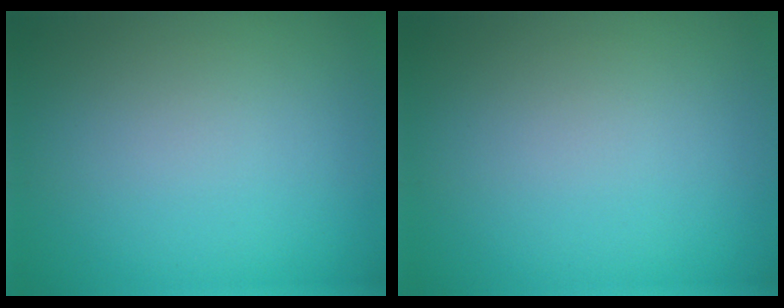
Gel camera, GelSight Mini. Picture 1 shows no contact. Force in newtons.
{"total": 0.0}